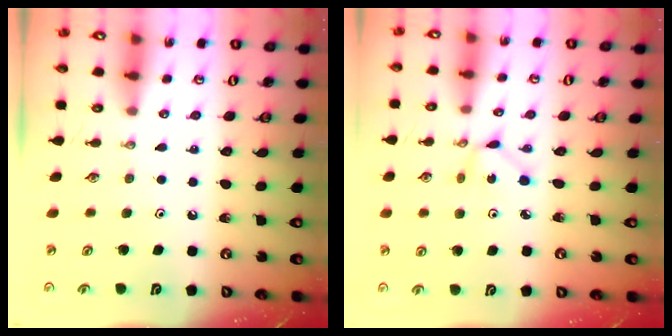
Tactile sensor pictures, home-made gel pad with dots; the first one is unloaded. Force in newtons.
{"total": 2.0, "press": 2.0, "slide": 0.1}